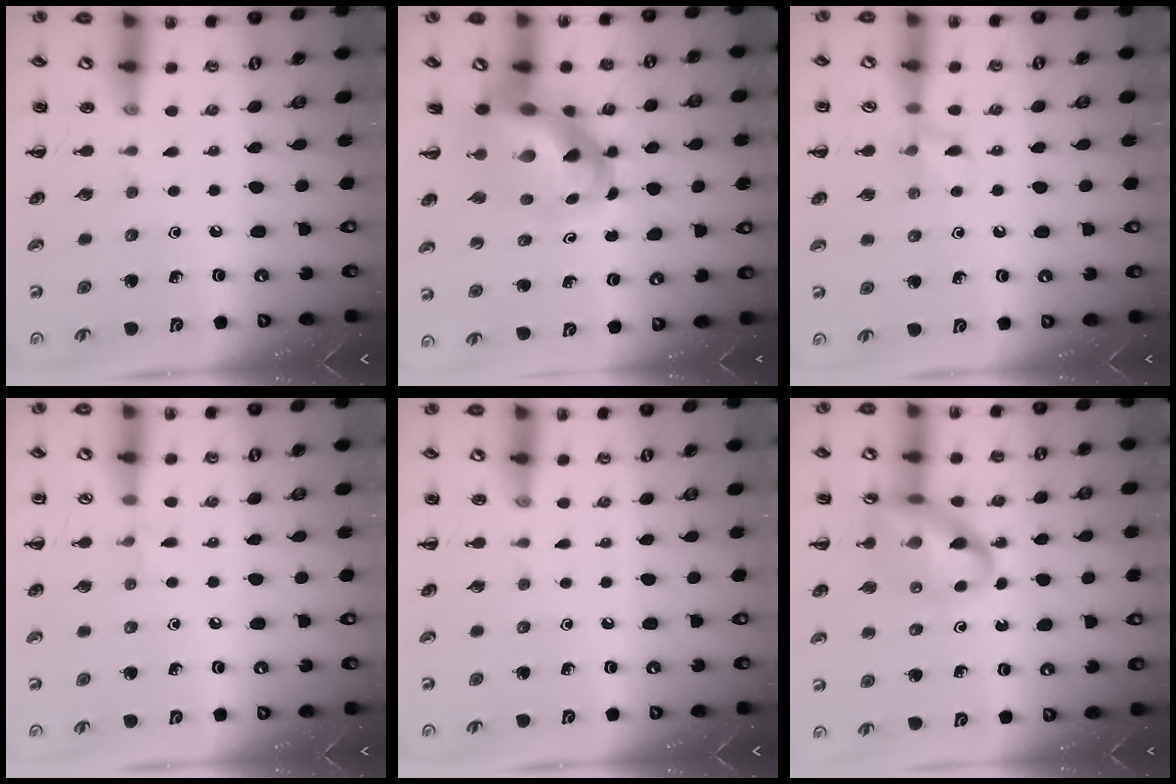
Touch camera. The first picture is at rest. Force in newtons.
{"total": 7.9, "press": 7.6, "slide": 2.3}
{"total": 6.8, "press": 6.6, "slide": 1.6}
{"total": 3.4, "press": 3.1, "slide": 1.2}
{"total": 0.0}
{"total": 14.3, "press": 13.8, "slide": 3.7}